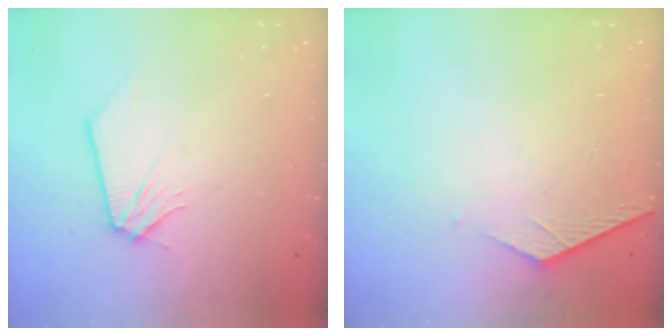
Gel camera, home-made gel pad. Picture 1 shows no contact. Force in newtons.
{"total": 5.3, "press": 5.3, "slide": 0.5}